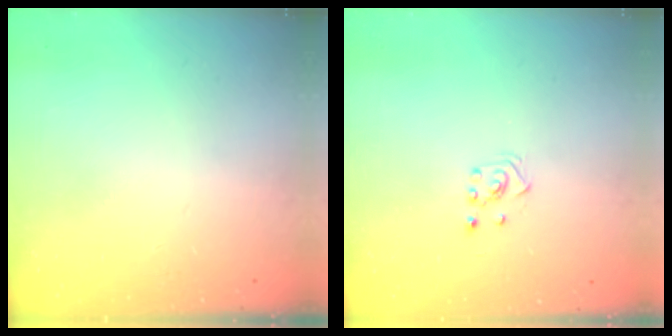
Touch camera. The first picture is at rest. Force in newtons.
{"total": 2.6, "press": 2.5, "slide": 0.6}